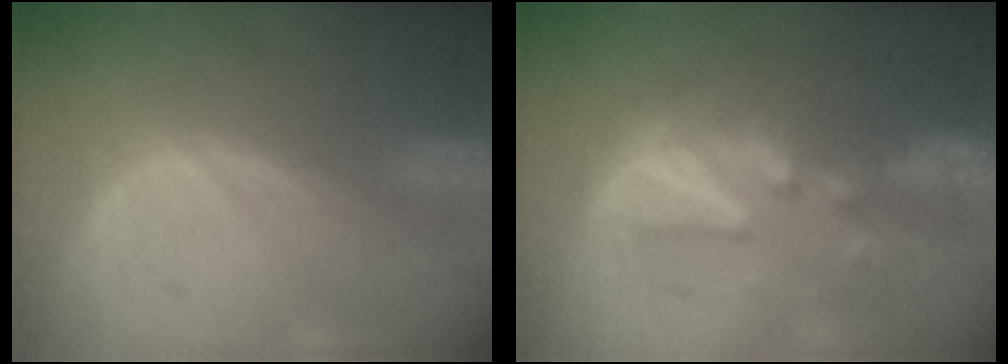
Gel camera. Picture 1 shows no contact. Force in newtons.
{"total": 8.0, "press": 7.9, "slide": 1.5}